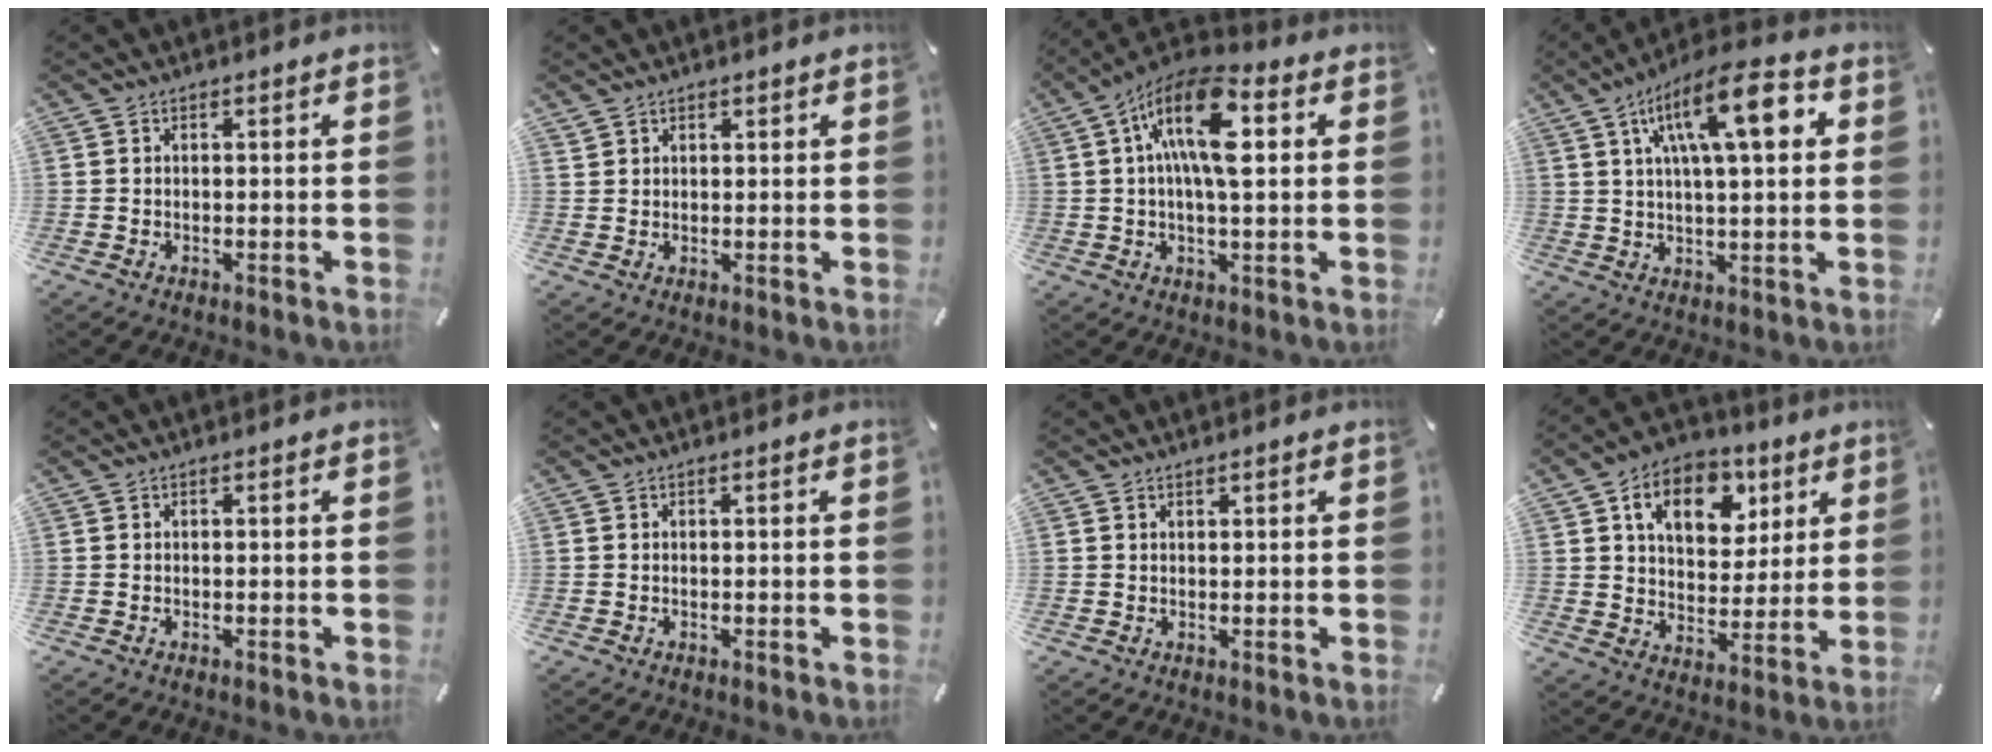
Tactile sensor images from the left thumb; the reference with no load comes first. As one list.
[{"total": 1.8, "force": [1.3, 1.2, 0.1], "torque": [-0.003, -0.002, 0.027]}, {"total": 15.4, "force": [3.7, 6.4, 13.5], "torque": [-0.252, -0.010, 0.058]}, {"total": 16.7, "force": [6.1, 5.7, 14.4], "torque": [-0.234, -0.004, 0.095]}, {"total": 0.0}, {"total": 0.0}, {"total": 0.6, "force": [0.5, 0.2, 0.1], "torque": [-0.002, -0.001, 0.011]}, {"total": 13.4, "force": [6.4, 9.5, 7.0], "torque": [-0.104, -0.024, 0.112]}]